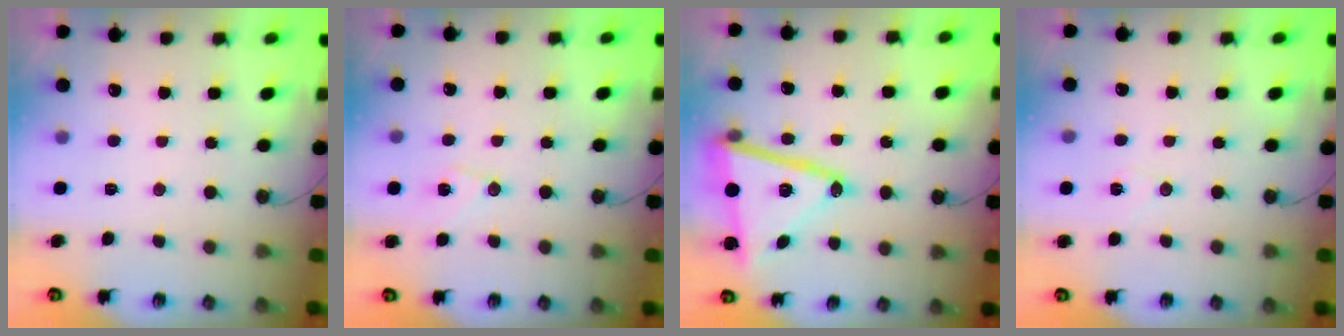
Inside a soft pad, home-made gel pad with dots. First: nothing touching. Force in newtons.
{"total": 7.2, "press": 7.1, "slide": 0.8}
{"total": 18.6, "press": 18.5, "slide": 1.7}
{"total": 5.4, "press": 4.0, "slide": 3.6}